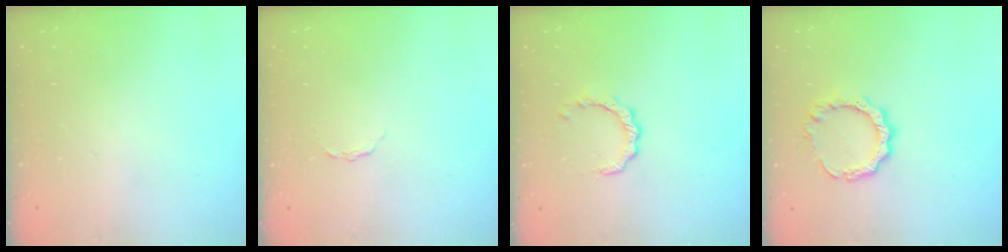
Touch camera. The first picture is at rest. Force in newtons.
{"total": 2.0, "press": 2.0, "slide": 0.3}
{"total": 4.6, "press": 4.6, "slide": 0.4}
{"total": 8.8, "press": 8.8, "slide": 0.8}